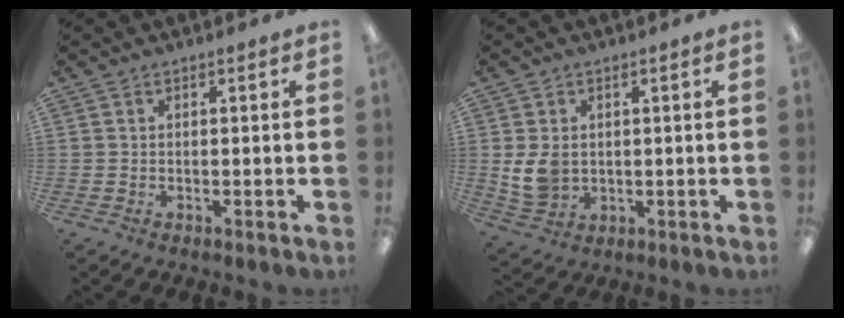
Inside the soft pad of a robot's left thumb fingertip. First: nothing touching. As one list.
[{"total": 6.1, "force": [0.6, 5.1, 3.3], "torque": [-0.076, 0.003, 0.013]}]